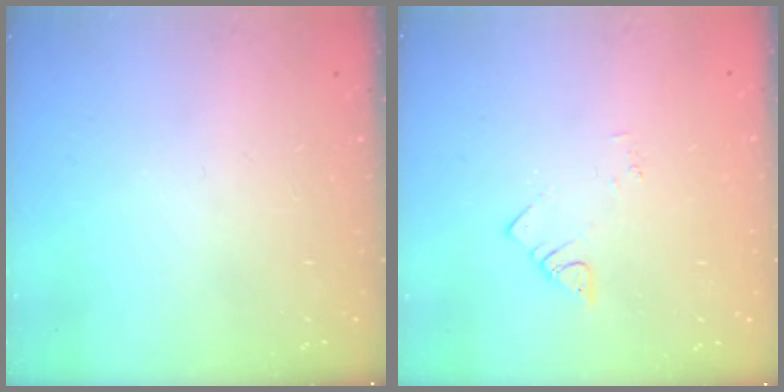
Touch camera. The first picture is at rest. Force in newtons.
{"total": 2.1, "press": 2.0, "slide": 0.4}